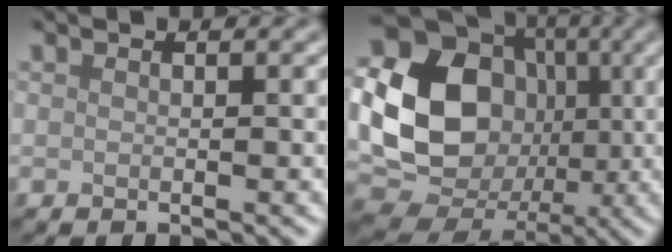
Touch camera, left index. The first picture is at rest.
{"total": 14.4, "force": [0.0, 11.9, 8.2], "torque": [-0.156, -0.016, -0.003]}